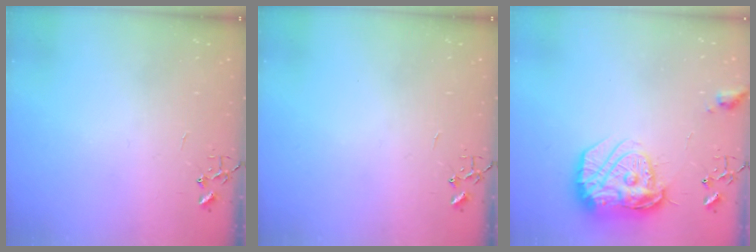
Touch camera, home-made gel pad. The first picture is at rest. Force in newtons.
{"total": 0.0}
{"total": 18.2, "press": 18.2, "slide": 1.5}